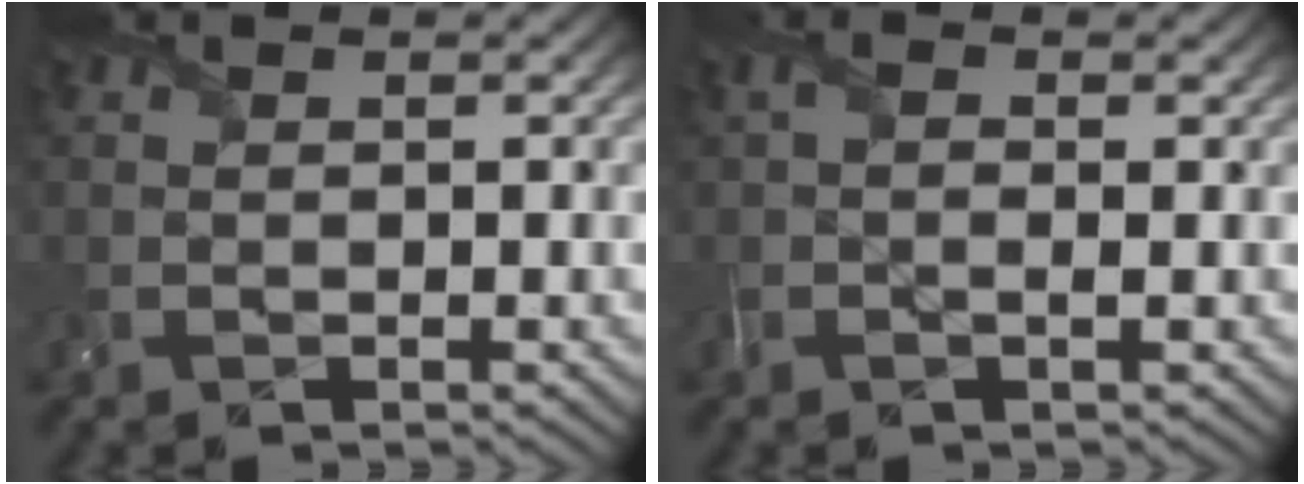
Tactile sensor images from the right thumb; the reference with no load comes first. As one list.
[{"total": 2.0, "force": [0.1, 0.8, 1.8], "torque": [-0.043, 0.002, -0.004]}]